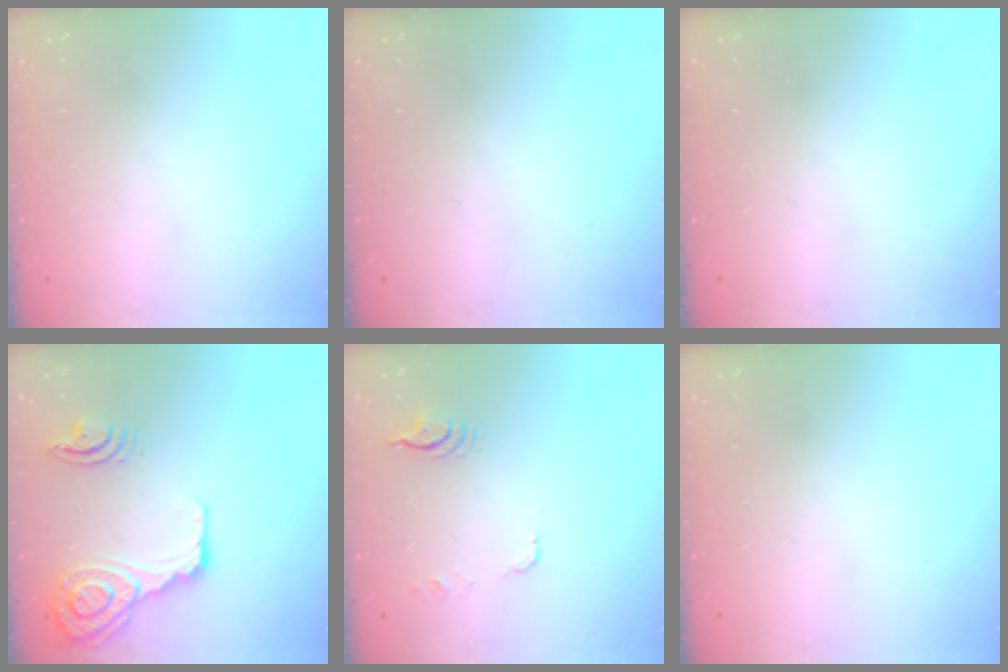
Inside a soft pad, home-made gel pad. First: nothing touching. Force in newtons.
{"total": 0.0}
{"total": 0.0}
{"total": 17.9, "press": 17.6, "slide": 3.7}
{"total": 14.8, "press": 7.2, "slide": 12.9}
{"total": 0.0}